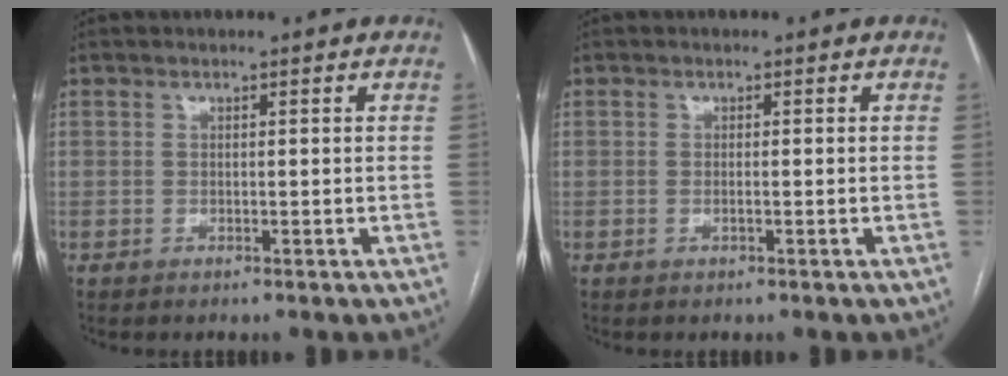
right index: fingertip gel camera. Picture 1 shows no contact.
{"total": 0.6, "force": [-0.2, 0.1, 0.6], "torque": [-0.014, 0.000, -0.001]}